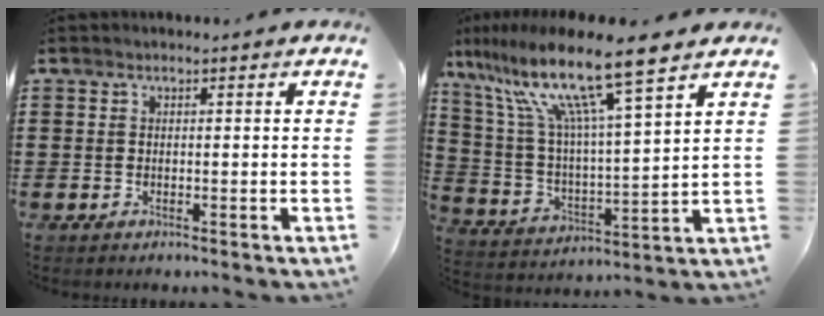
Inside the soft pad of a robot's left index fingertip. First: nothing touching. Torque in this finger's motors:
{"motor_torque": [2.14, 0.00, 0.89, 0.21]}